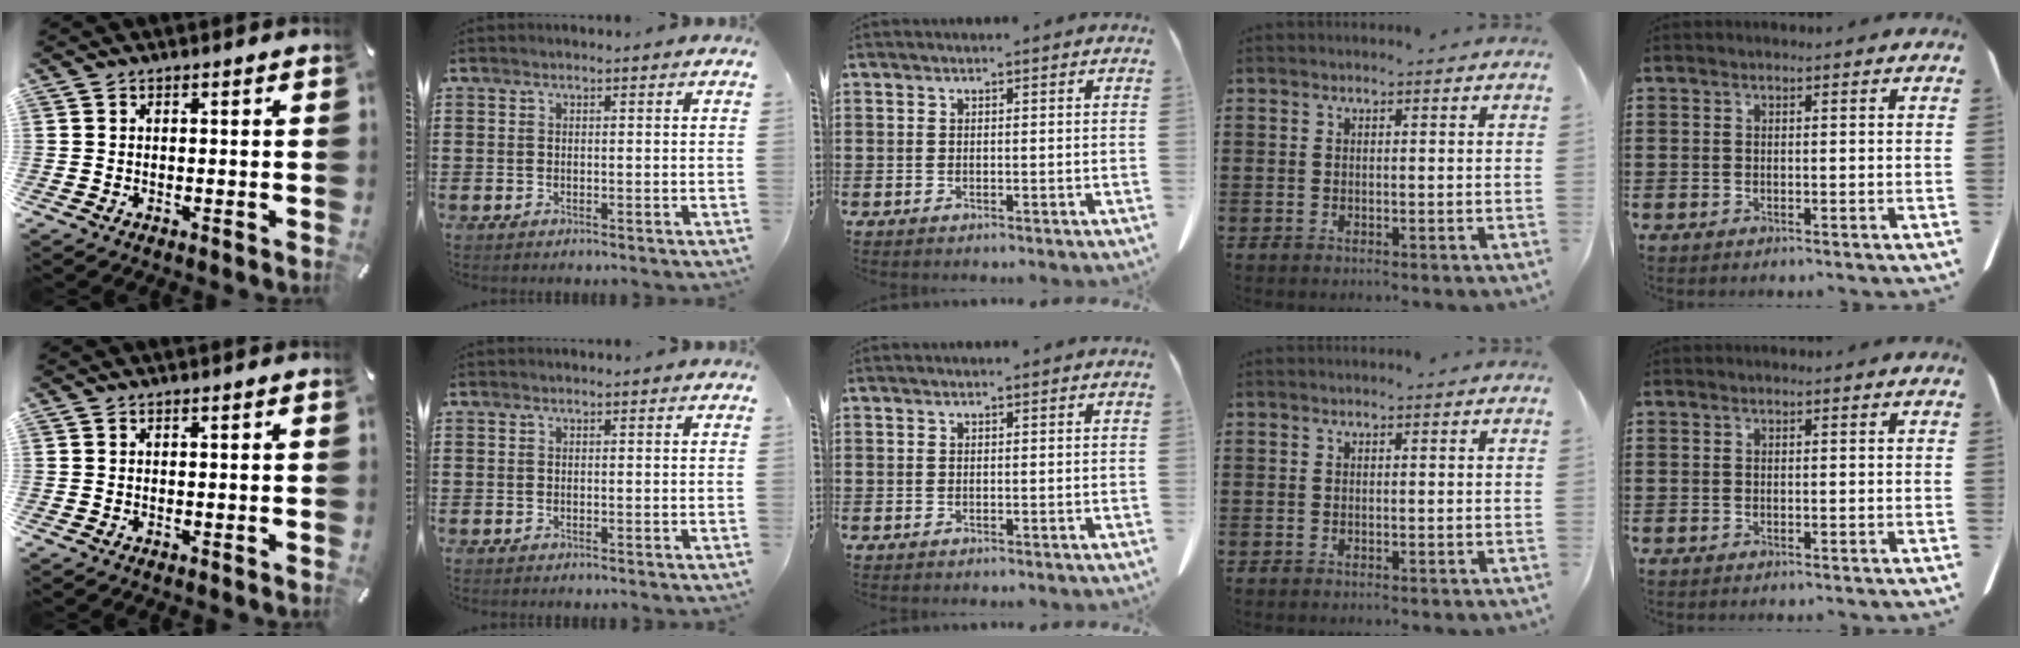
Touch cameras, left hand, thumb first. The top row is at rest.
{}